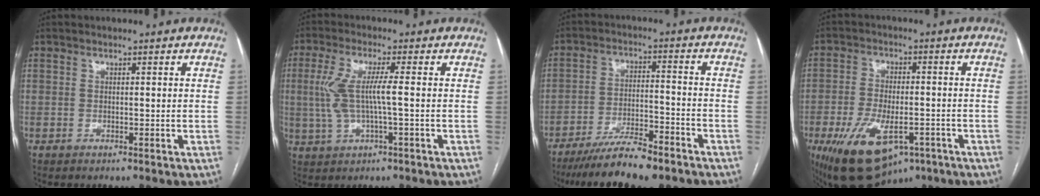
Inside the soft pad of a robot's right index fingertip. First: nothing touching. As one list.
[{"total": 6.7, "force": [0.1, 0.9, 6.7], "torque": [-0.154, 0.011, 0.002]}, {"total": 11.4, "force": [-9.4, 1.4, 6.3], "torque": [-0.102, -0.017, -0.154]}, {"total": 15.1, "force": [-7.9, 7.4, 10.5], "torque": [-0.193, -0.012, -0.117]}]